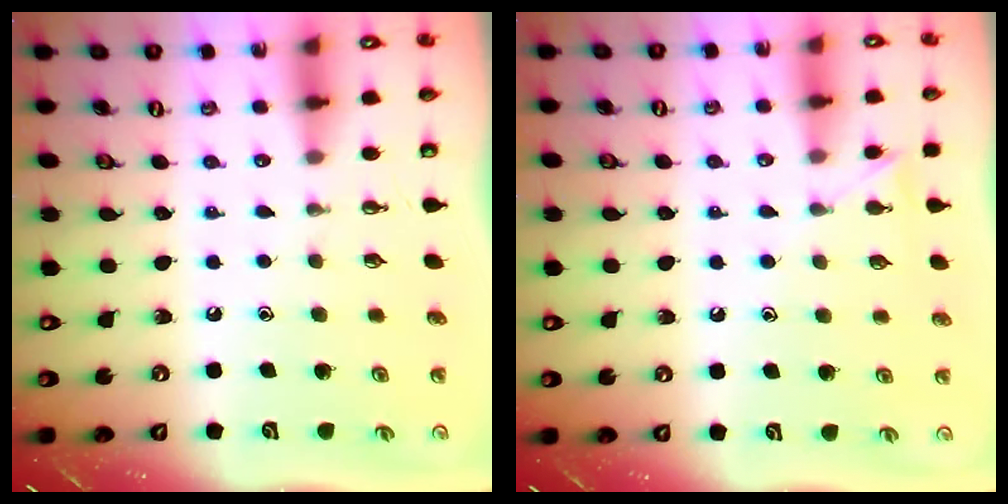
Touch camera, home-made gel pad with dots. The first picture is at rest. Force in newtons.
{"total": 6.1, "press": 6.1, "slide": 0.5}